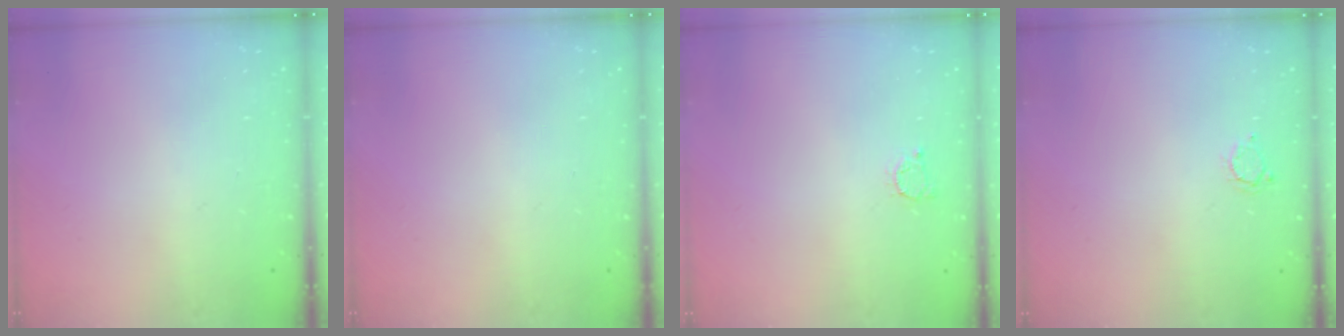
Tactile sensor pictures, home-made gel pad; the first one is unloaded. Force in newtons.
{"total": 0.0}
{"total": 2.5, "press": 2.5, "slide": 0.3}
{"total": 2.8, "press": 2.8, "slide": 0.4}